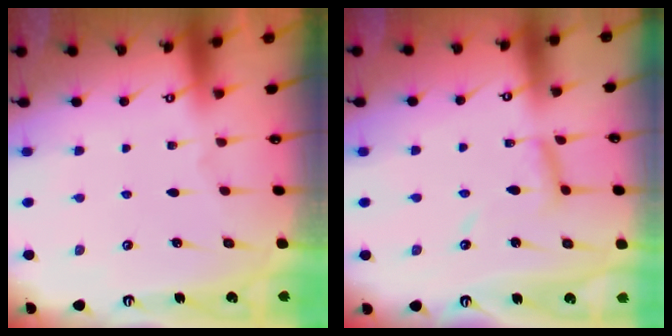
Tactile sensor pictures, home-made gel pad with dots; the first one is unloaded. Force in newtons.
{"total": 8.3, "press": 8.2, "slide": 0.6}